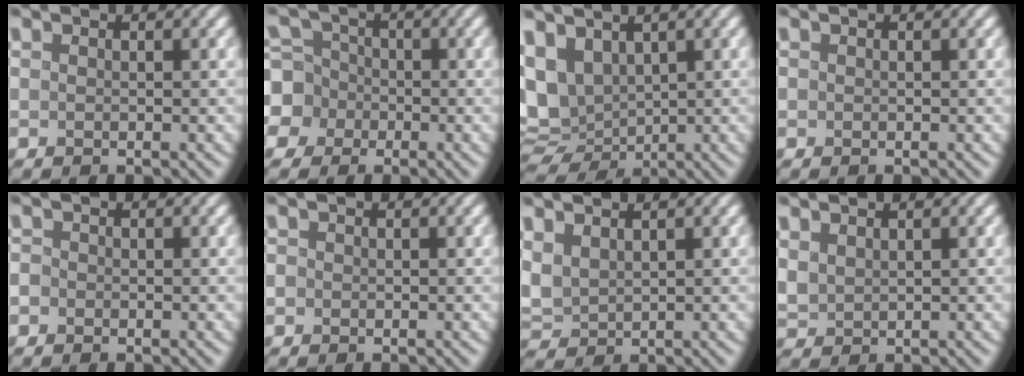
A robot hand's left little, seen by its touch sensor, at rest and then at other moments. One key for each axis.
{"total": 7.5, "fx": -2.1, "fy": 7.0, "fz": 1.8, "tx": -0.066, "ty": 0.001, "tz": -0.073}
{"total": 7.4, "fx": 1.4, "fy": 5.6, "fz": 4.7, "tx": -0.104, "ty": -0.011, "tz": 0.041}
{"total": 0.0}
{"total": 2.0, "fx": -0.5, "fy": 1.8, "fz": 0.6, "tx": -0.005, "ty": 0.010, "tz": -0.028}
{"total": 1.0, "fx": -0.1, "fy": 0.9, "fz": 0.3, "tx": 0.002, "ty": 0.003, "tz": -0.006}
{"total": 2.9, "fx": 1.2, "fy": 2.0, "fz": 1.8, "tx": -0.056, "ty": 0.003, "tz": 0.026}
{"total": 1.6, "fx": 1.0, "fy": 1.1, "fz": 0.6, "tx": -0.026, "ty": 0.000, "tz": 0.025}